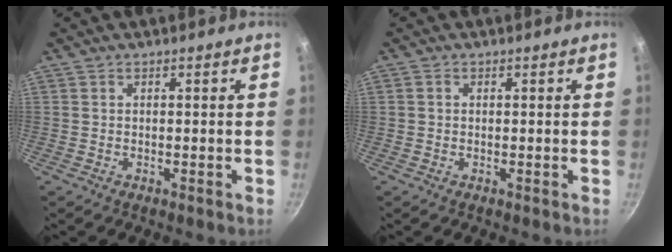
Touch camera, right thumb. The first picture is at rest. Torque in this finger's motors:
{"motor_torque": [-0.14, -0.52, 0.00, 0.20, 0.04]}